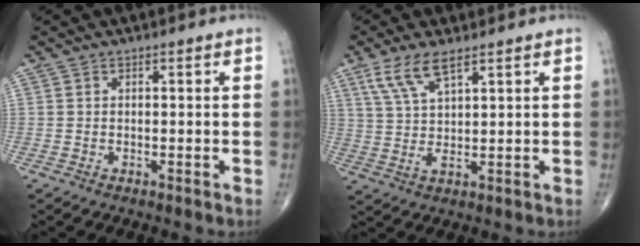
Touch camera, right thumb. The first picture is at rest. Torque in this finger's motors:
{"motor_torque": [0.08, 0.10, 0.23, -0.02, 0.28]}